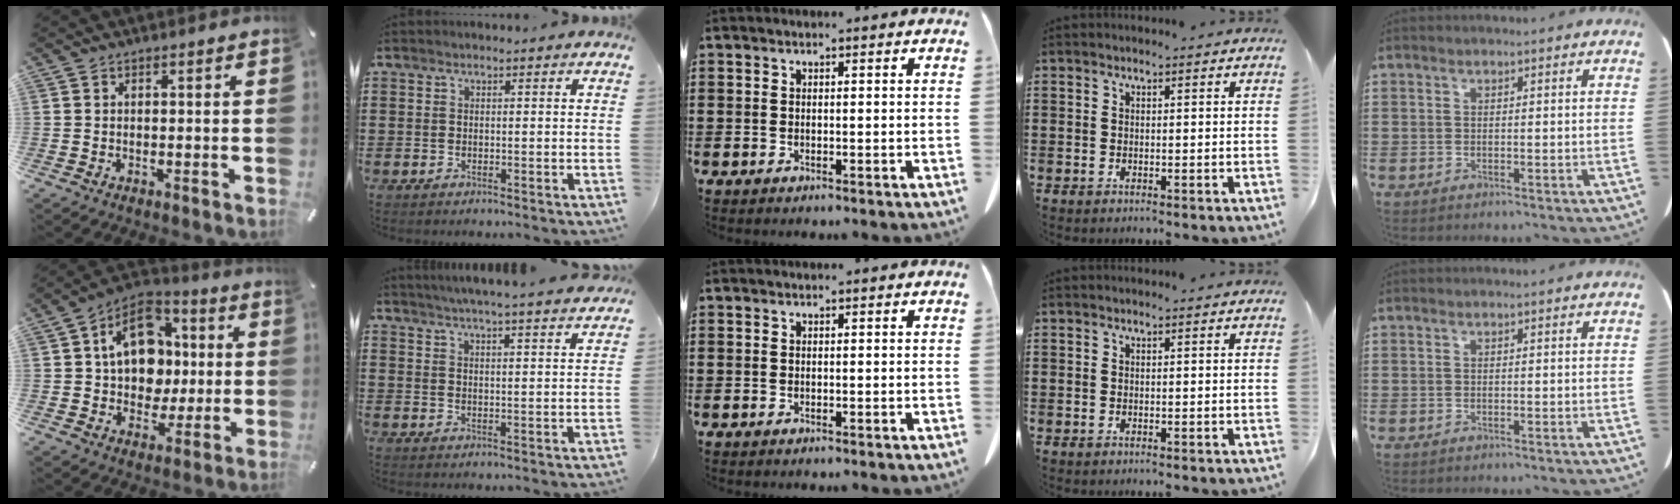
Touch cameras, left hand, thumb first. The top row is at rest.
{"thumb": {"total": 15.9, "force": [1.8, 12.7, 9.3], "torque": [-0.160, 0.002, 0.037]}, "index": {"total": 4.1, "force": [3.9, -0.7, 1.1], "torque": [-0.036, -0.019, 0.066]}}